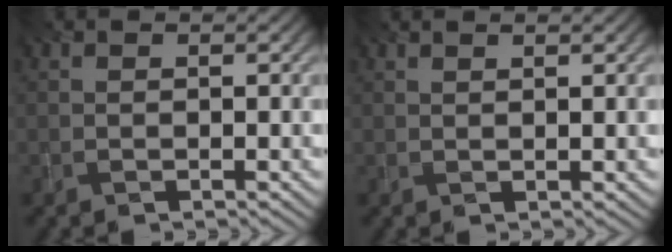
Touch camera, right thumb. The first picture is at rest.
{"total": 1.1, "force": [0.8, -0.3, 0.7], "torque": [-0.010, 0.000, 0.015]}